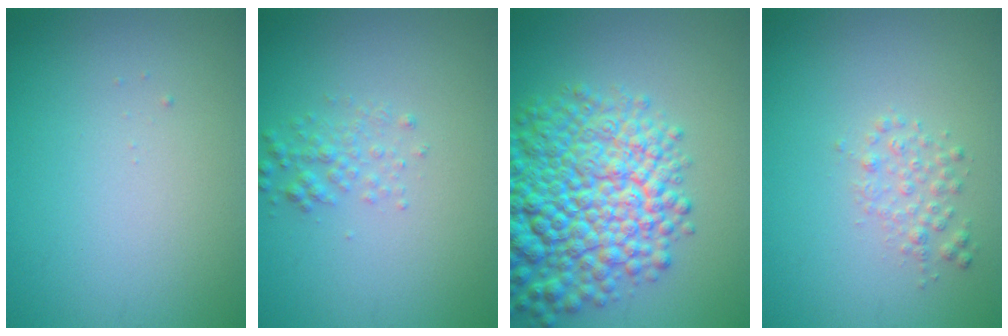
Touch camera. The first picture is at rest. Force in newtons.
{"total": 1.6, "press": 1.6, "slide": 0.0}
{"total": 11.7, "press": 11.7, "slide": 0.6}
{"total": 1.6, "press": 1.6, "slide": 0.1}